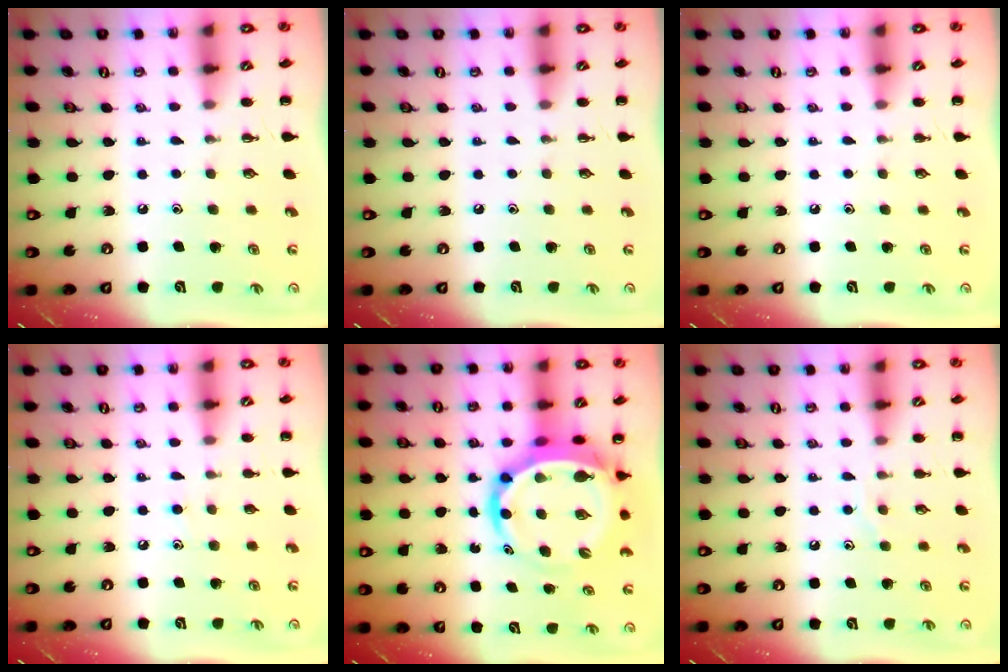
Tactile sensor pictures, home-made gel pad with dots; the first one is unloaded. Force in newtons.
{"total": 0.0}
{"total": 0.0}
{"total": 4.0, "press": 3.8, "slide": 1.4}
{"total": 11.5, "press": 11.0, "slide": 3.2}
{"total": 5.7, "press": 5.6, "slide": 1.0}